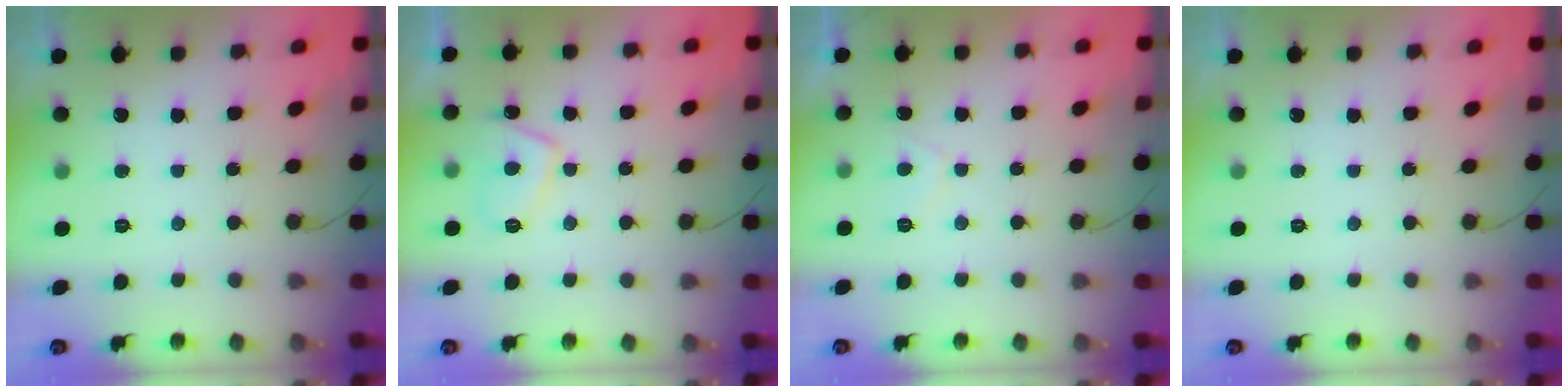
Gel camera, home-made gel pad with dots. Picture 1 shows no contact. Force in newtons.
{"total": 6.1, "press": 5.9, "slide": 1.4}
{"total": 2.8, "press": 2.7, "slide": 0.8}
{"total": 0.0}